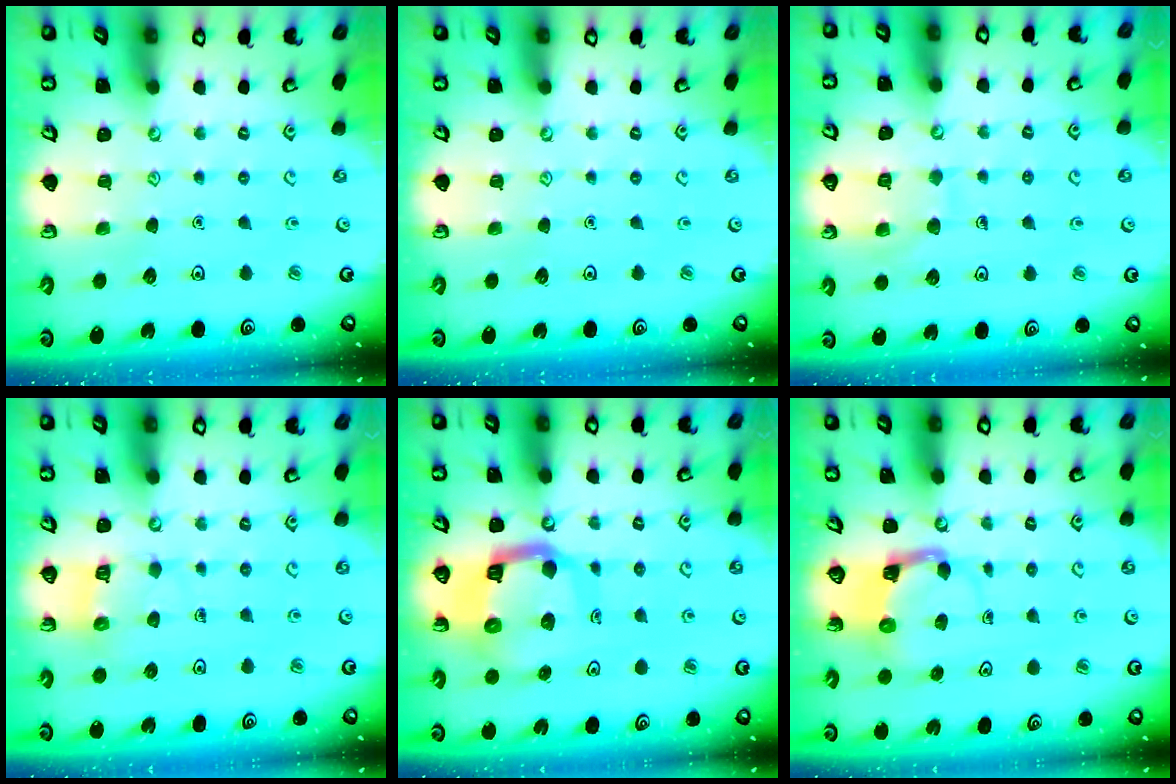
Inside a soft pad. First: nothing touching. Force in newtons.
{"total": 0.0}
{"total": 7.7, "press": 7.7, "slide": 0.6}
{"total": 6.3, "press": 6.3, "slide": 0.5}
{"total": 12.5, "press": 12.4, "slide": 1.5}
{"total": 3.9, "press": 3.8, "slide": 0.7}